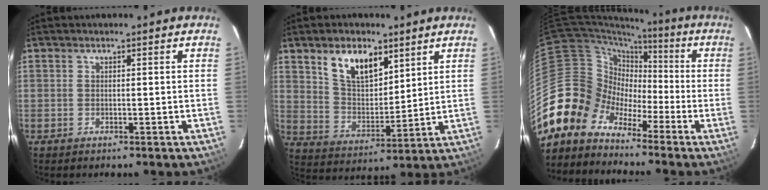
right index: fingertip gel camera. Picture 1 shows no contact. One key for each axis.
{"total": 11.2, "fx": 6.6, "fy": 5.8, "fz": 6.9, "tx": -0.119, "ty": 0.008, "tz": 0.129}
{"total": 12.2, "fx": -7.9, "fy": 9.2, "fz": 1.8, "tx": -0.057, "ty": 0.038, "tz": -0.169}